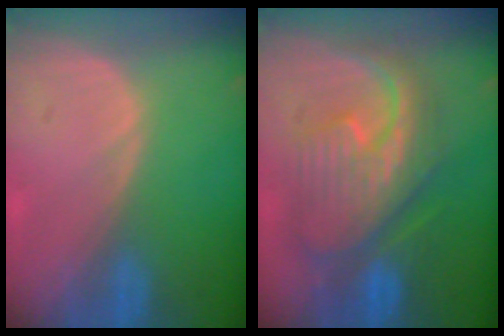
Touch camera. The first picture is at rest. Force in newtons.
{"total": 11.1, "press": 11.1, "slide": 1.1}